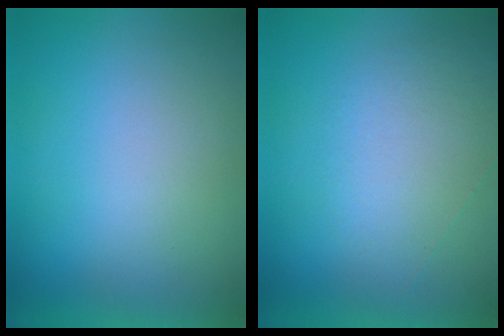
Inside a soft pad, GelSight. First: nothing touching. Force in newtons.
{"total": 1.0}